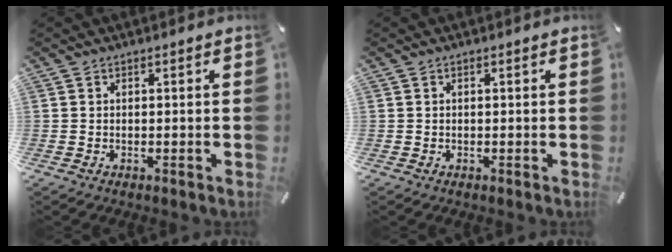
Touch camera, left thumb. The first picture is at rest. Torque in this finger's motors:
{"motor_torque": [-0.12, -0.26, 0.02, 0.12, -0.02]}